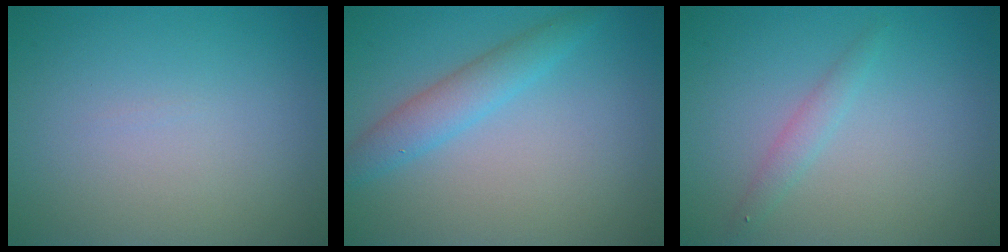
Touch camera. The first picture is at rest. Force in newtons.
{"total": 2.9, "press": 2.9, "slide": 0.0}
{"total": 1.3, "press": 1.3, "slide": 0.0}